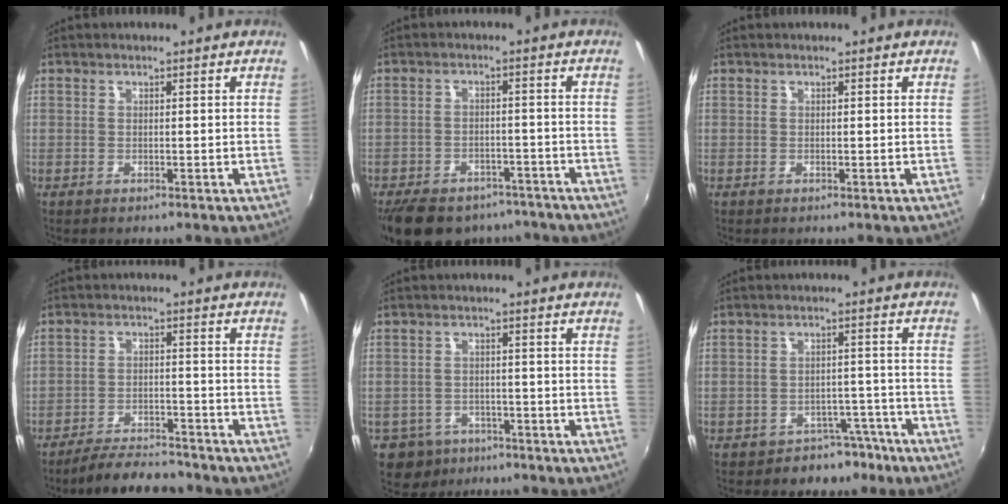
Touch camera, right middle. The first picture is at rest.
{"total": 16.3, "force": [-12.5, 8.2, 6.5], "torque": [-0.150, 0.001, -0.167]}
{"total": 0.0}
{"total": 9.6, "force": [-8.7, 2.4, 3.4], "torque": [-0.089, -0.001, -0.131]}
{"total": 6.7, "force": [-4.2, 4.9, 1.4], "torque": [-0.048, 0.004, -0.063]}
{"total": 6.2, "force": [-4.6, 4.0, 0.9], "torque": [-0.012, 0.033, -0.055]}